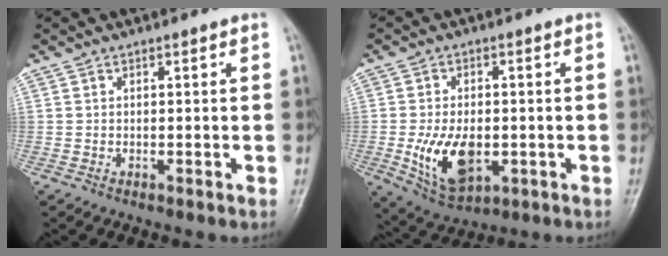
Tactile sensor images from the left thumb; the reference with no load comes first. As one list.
[{"total": 11.1, "force": [-2.1, 6.6, 8.7], "torque": [-0.148, -0.006, -0.023]}]